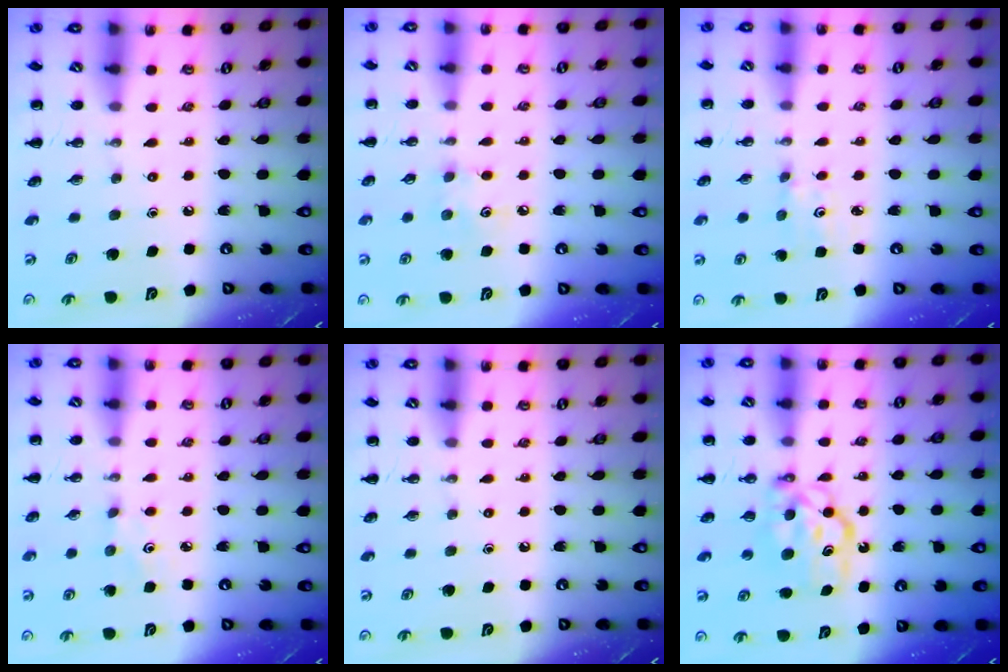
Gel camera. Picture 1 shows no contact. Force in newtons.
{"total": 5.1, "press": 5.0, "slide": 0.9}
{"total": 1.4, "press": 1.3, "slide": 0.5}
{"total": 1.8, "press": 1.7, "slide": 0.6}
{"total": 0.0}
{"total": 8.3, "press": 8.1, "slide": 1.5}